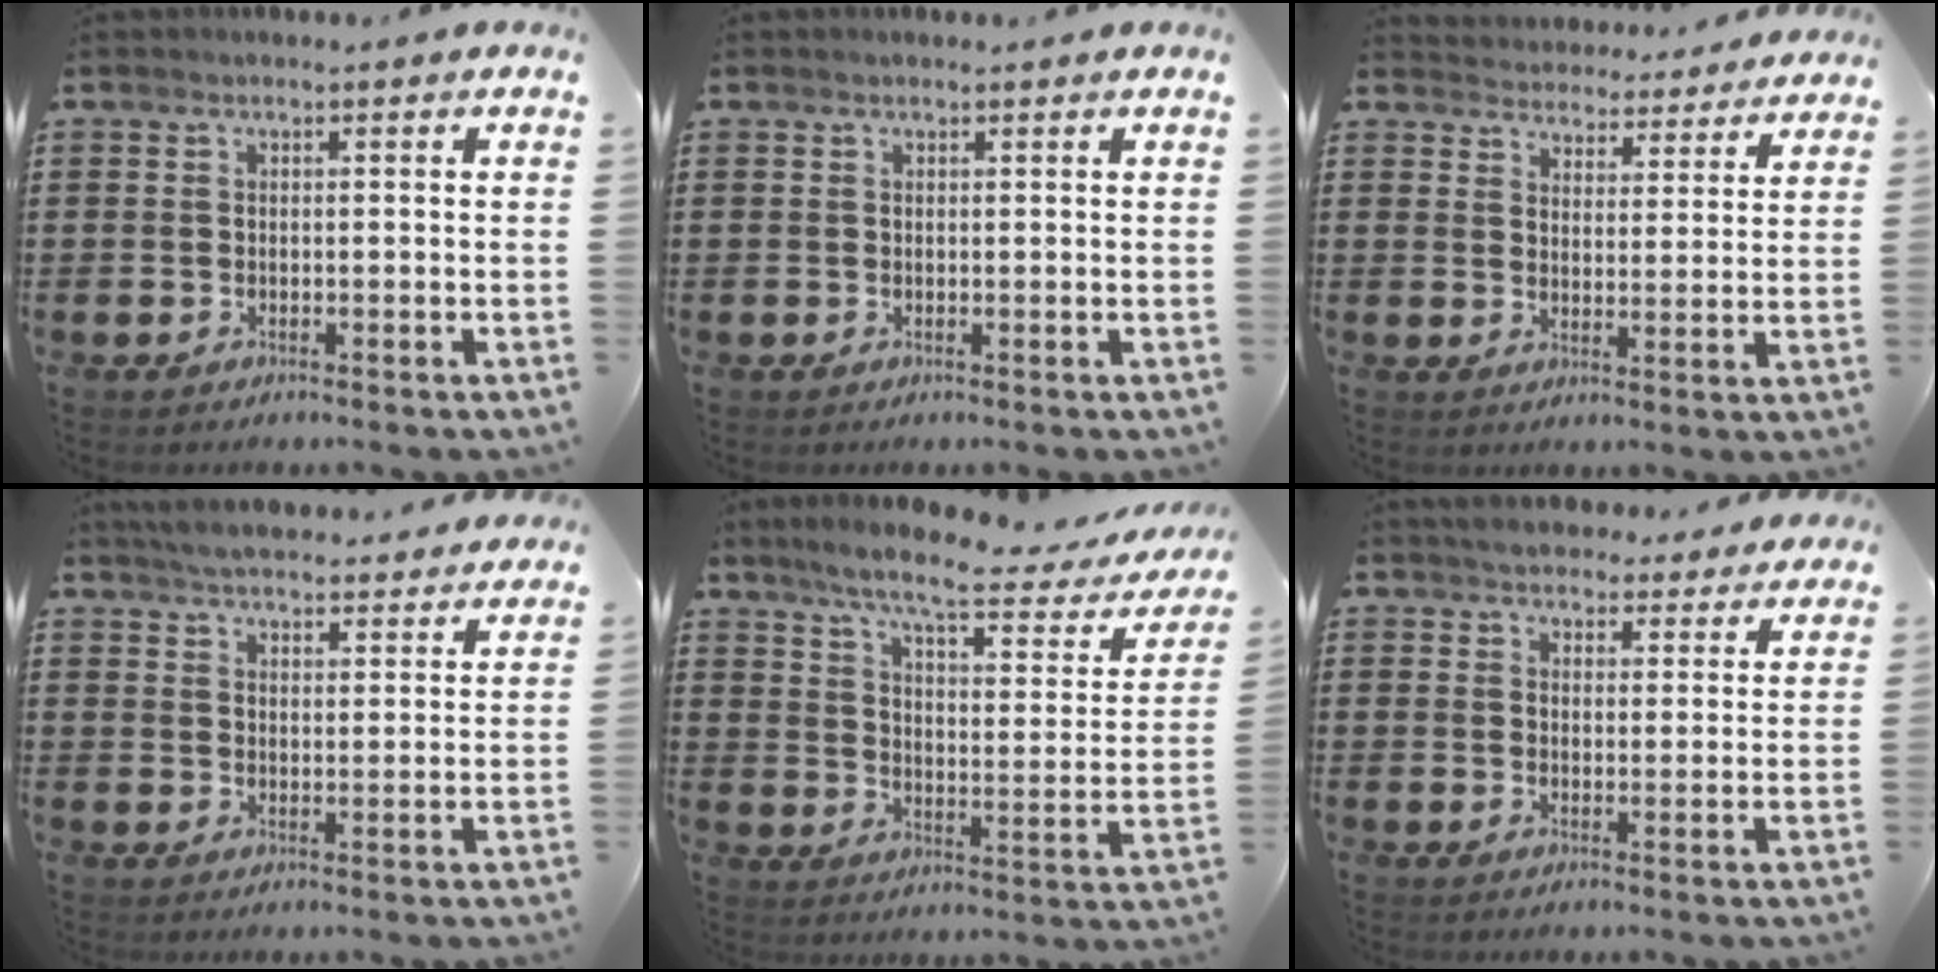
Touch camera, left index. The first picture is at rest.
{"total": 0.6, "force": [0.6, 0.1, 0.2], "torque": [-0.005, 0.000, 0.011]}
{"total": 4.2, "force": [4.1, 0.1, -0.7], "torque": [-0.011, -0.032, 0.070]}
{"total": 4.7, "force": [4.7, -0.1, 0.4], "torque": [-0.027, -0.023, 0.082]}
{"total": 8.9, "force": [7.1, 0.5, 5.4], "torque": [-0.123, -0.040, 0.116]}
{"total": 3.6, "force": [3.5, 0.4, 0.0], "torque": [-0.016, -0.013, 0.064]}